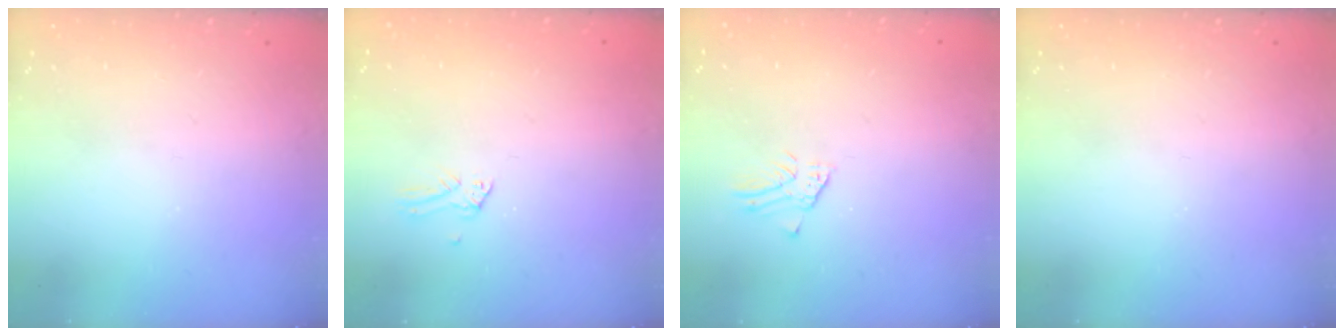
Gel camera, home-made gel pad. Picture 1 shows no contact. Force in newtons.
{"total": 0.0}
{"total": 1.2, "press": 1.2, "slide": 0.2}
{"total": 0.0}